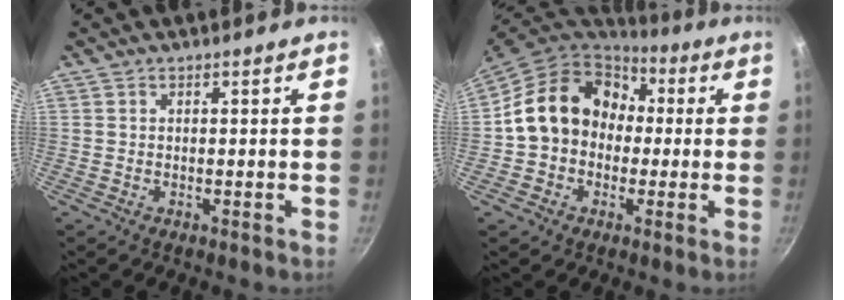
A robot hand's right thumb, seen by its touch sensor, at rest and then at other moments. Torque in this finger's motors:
{"motor_torque": [1.16, 3.38, 1.15, -0.72, 0.45]}